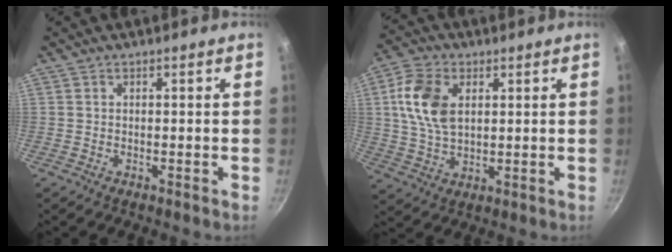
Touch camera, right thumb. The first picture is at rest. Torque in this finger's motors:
{"motor_torque": [0.05, 0.29, 0.79, -0.24, 0.12]}